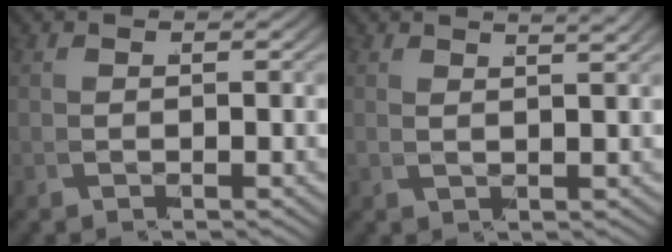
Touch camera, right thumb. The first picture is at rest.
{"total": 3.0, "force": [2.2, 1.1, 1.7], "torque": [-0.031, 0.010, 0.034]}